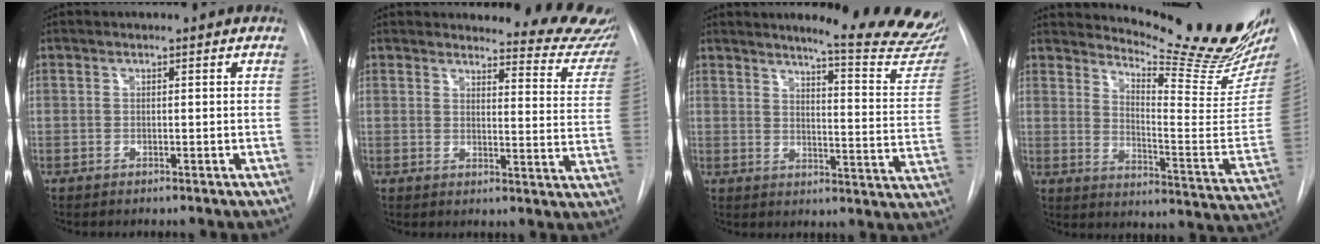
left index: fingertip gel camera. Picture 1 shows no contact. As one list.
[{"total": 13.1, "force": [12.7, 2.3, 2.2], "torque": [0.009, -0.086, 0.111]}, {"total": 18.0, "force": [16.7, 0.2, 6.8], "torque": [-0.079, -0.116, 0.184]}, {"total": 20.9, "force": [19.5, -0.1, 7.6], "torque": [-0.118, -0.143, 0.246]}]